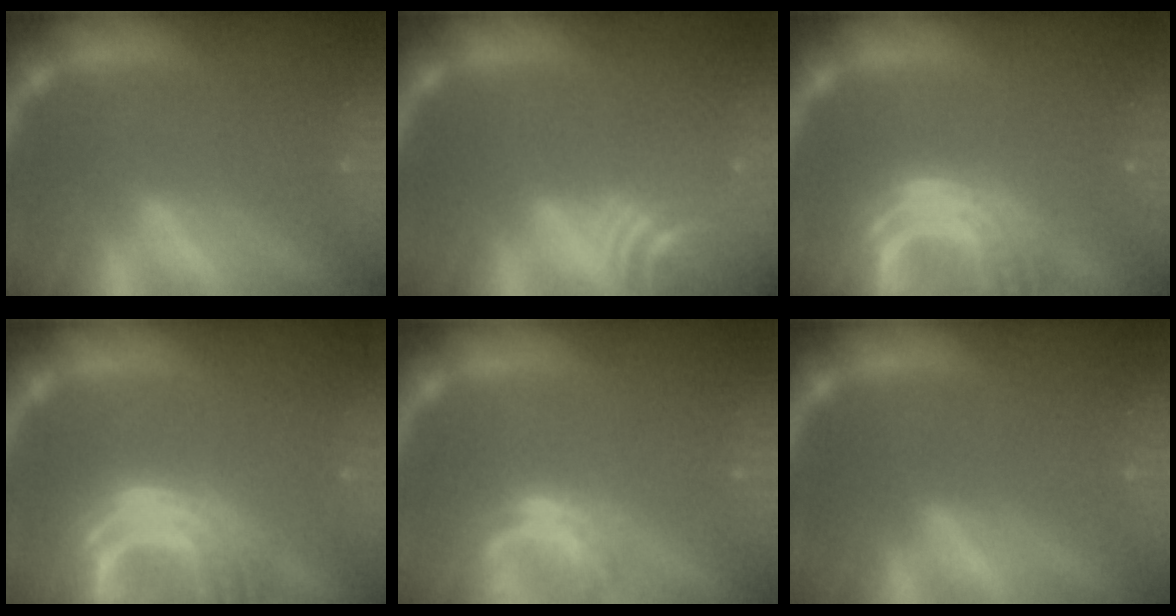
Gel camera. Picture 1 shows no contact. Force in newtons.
{"total": 6.0}
{"total": 9.0}
{"total": 9.5}
{"total": 2.5}
{"total": 0.0}